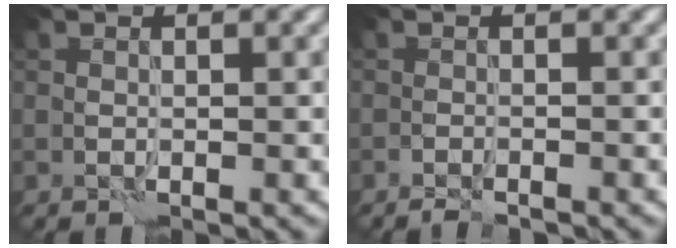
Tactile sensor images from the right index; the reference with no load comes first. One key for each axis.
{"total": 1.2, "fx": -1.2, "fy": 0.0, "fz": 0.4, "tx": -0.010, "ty": -0.001, "tz": -0.022}